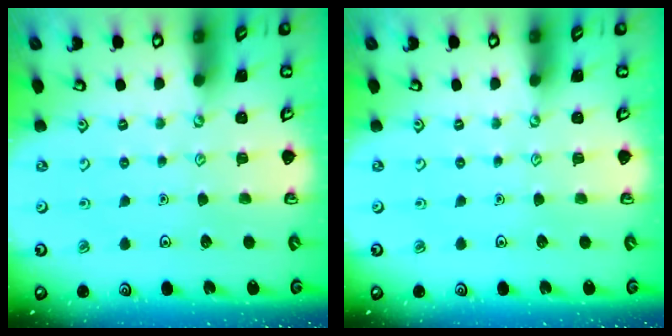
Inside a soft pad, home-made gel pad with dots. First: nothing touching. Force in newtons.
{"total": 0.0}